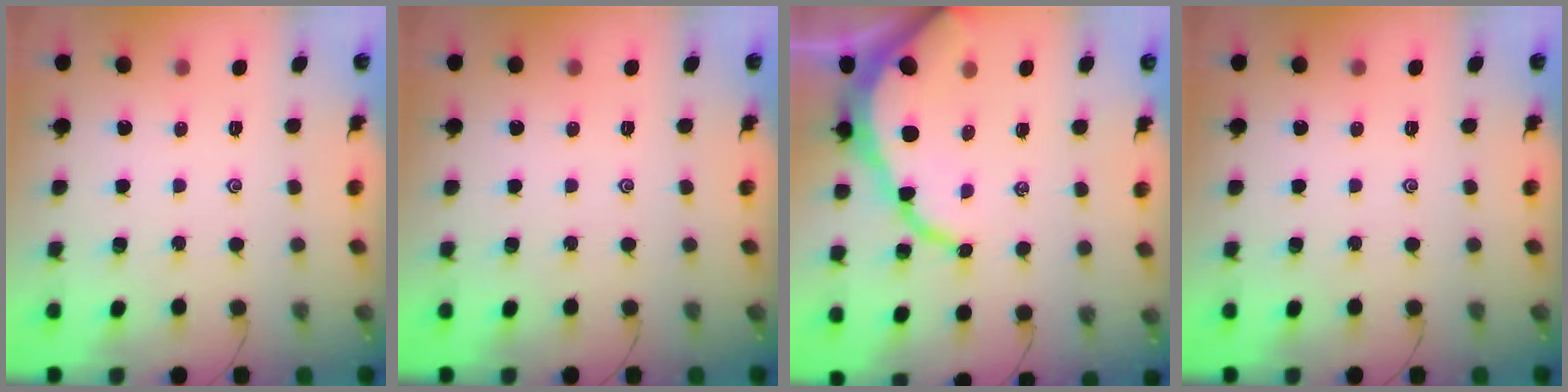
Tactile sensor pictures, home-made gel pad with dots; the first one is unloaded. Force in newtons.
{"total": 0.0}
{"total": 13.1, "press": 13.1, "slide": 1.1}
{"total": 0.0}